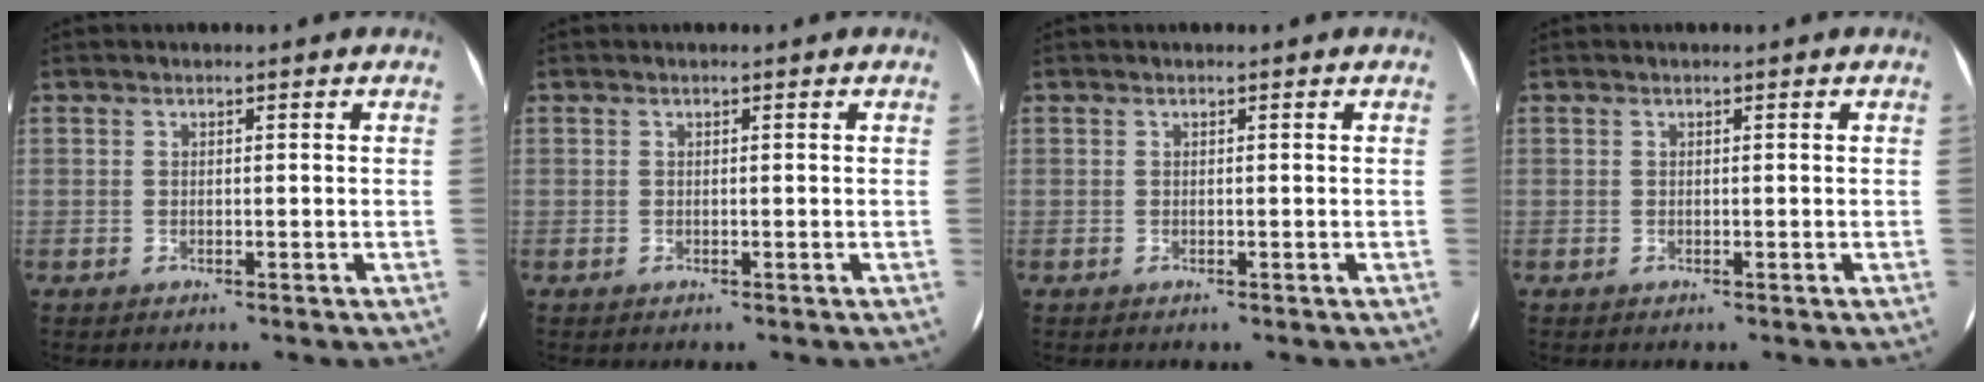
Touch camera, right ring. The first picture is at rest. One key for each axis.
{"total": 0.0}
{"total": 0.0}
{"total": 0.0}